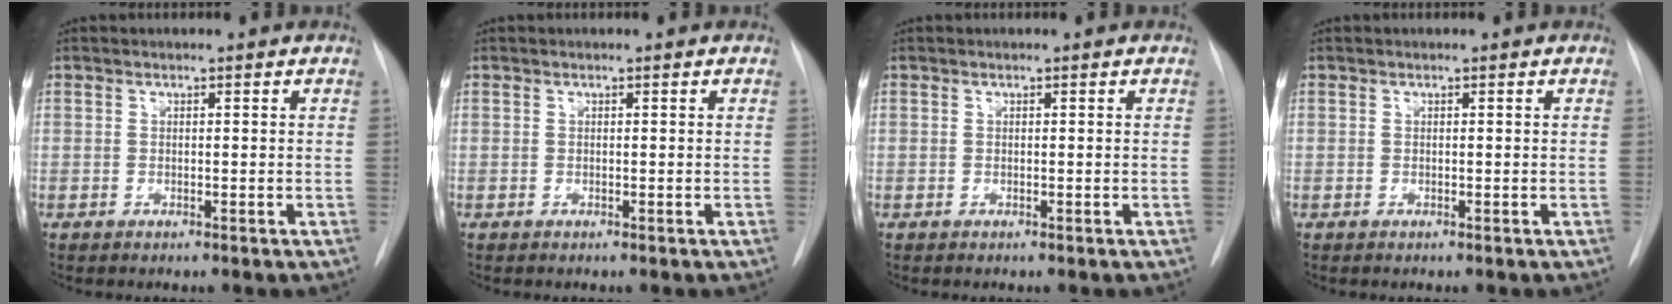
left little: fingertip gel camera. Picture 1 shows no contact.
{"total": 0.0}
{"total": 0.0}
{"total": 0.0}